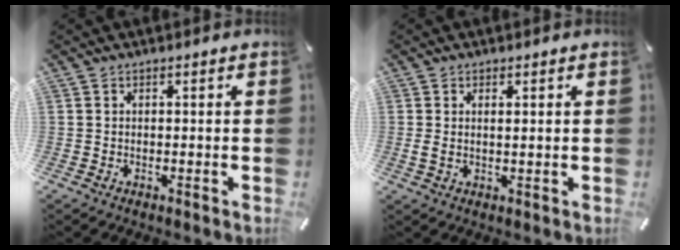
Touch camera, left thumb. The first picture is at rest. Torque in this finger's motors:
{"motor_torque": [0.02, 0.00, 0.06, -0.03, 0.02]}